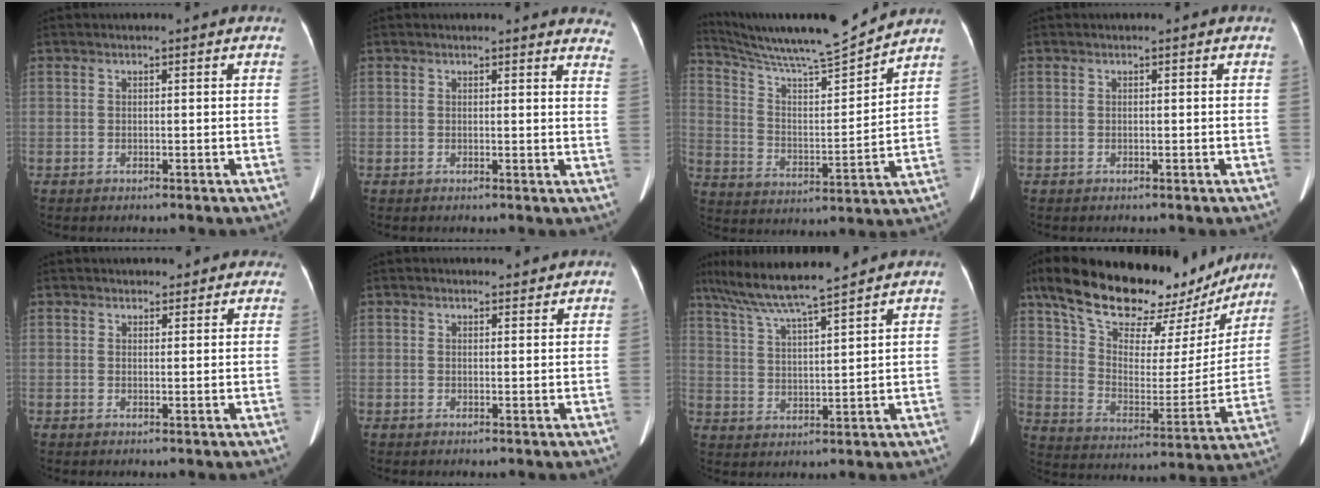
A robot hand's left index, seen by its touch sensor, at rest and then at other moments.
{"total": 8.8, "force": [8.6, 1.1, 1.4], "torque": [0.020, -0.062, 0.058]}
{"total": 14.9, "force": [14.0, -1.0, 5.2], "torque": [-0.100, -0.022, 0.234]}
{"total": 0.0}
{"total": 5.7, "force": [5.1, 2.3, 1.1], "torque": [0.010, 0.007, 0.049]}
{"total": 2.9, "force": [2.7, 0.7, 0.5], "torque": [-0.003, -0.005, 0.033]}
{"total": 11.4, "force": [9.6, -0.8, 6.1], "torque": [-0.112, 0.016, 0.167]}
{"total": 26.3, "force": [21.1, 9.6, 12.5], "torque": [-0.202, 0.009, 0.305]}